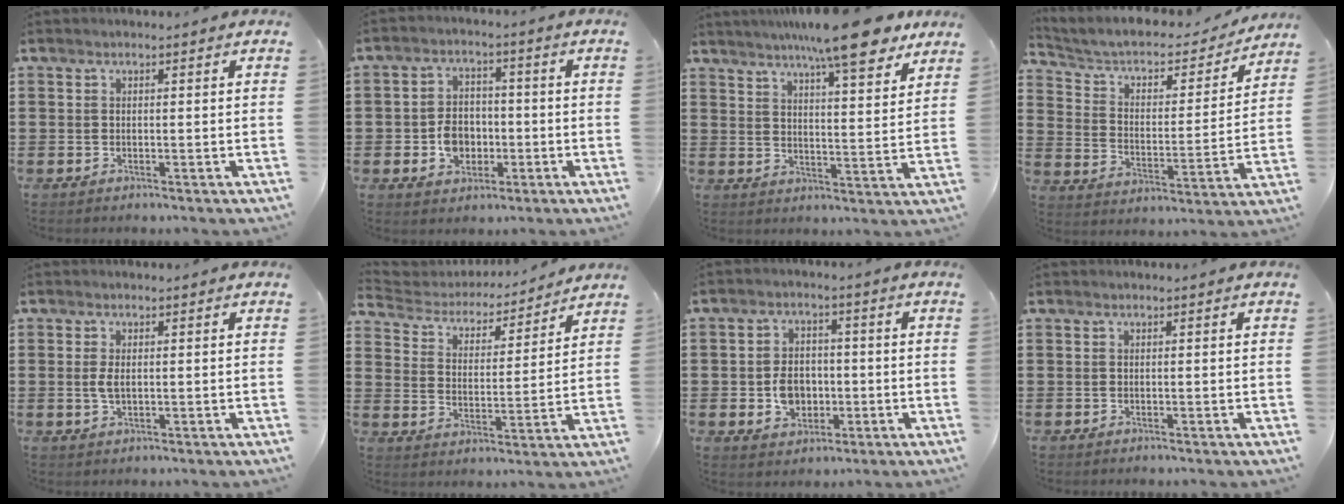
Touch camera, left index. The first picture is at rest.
{"total": 6.0, "force": [-1.4, 4.7, 3.5], "torque": [-0.070, 0.006, -0.028]}
{"total": 10.5, "force": [8.5, 0.7, 6.2], "torque": [-0.111, -0.033, 0.143]}
{"total": 4.6, "force": [3.5, 2.2, 2.1], "torque": [-0.061, -0.024, 0.051]}
{"total": 2.3, "force": [0.1, 1.1, 2.1], "torque": [-0.057, -0.003, -0.003]}
{"total": 4.1, "force": [4.0, 0.8, 0.4], "torque": [-0.034, -0.031, 0.063]}
{"total": 6.0, "force": [-1.0, 4.6, 3.7], "torque": [-0.074, 0.005, -0.020]}
{"total": 0.0}